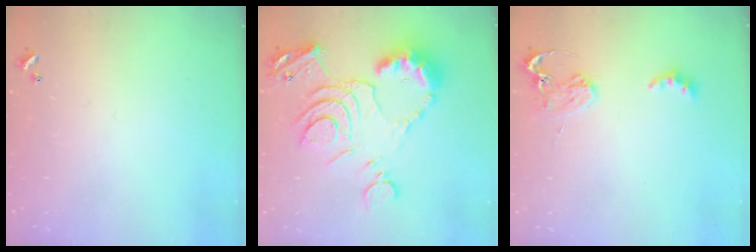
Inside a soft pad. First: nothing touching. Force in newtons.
{"total": 15.1, "press": 15.0, "slide": 1.6}
{"total": 2.9, "press": 2.8, "slide": 0.6}